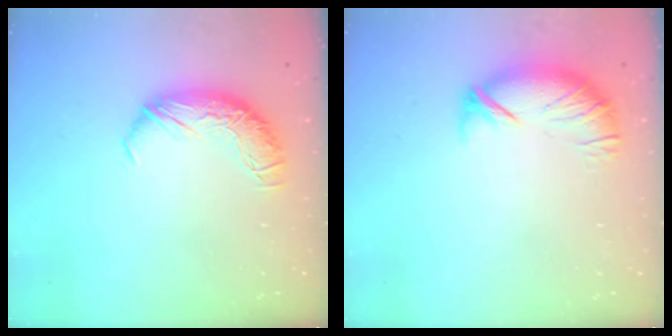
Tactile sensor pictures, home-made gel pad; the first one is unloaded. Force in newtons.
{"total": 4.2, "press": 3.7, "slide": 2.0}